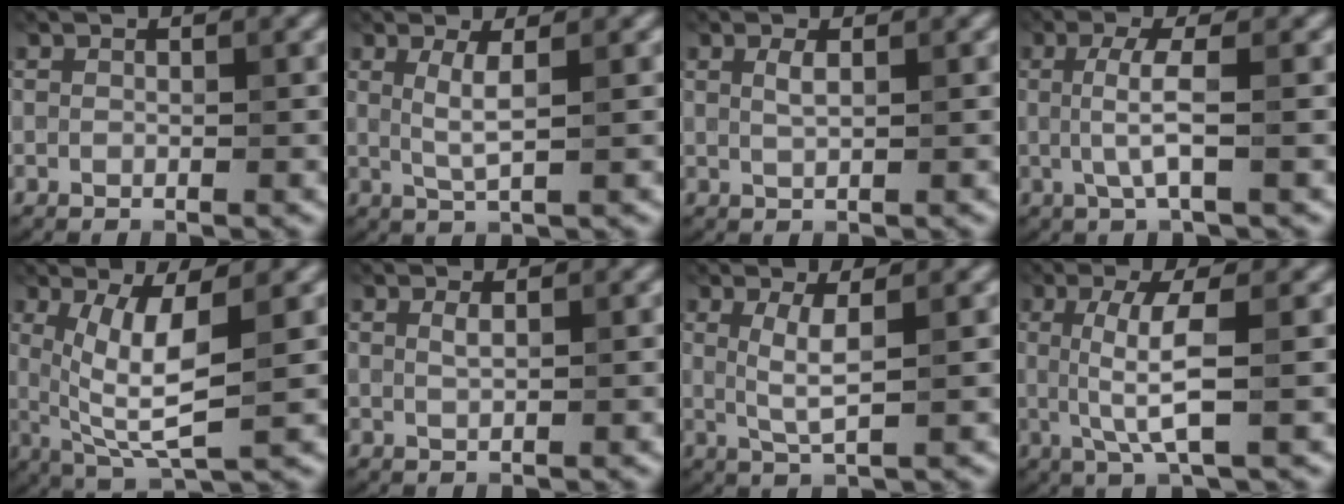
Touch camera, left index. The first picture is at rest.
{"total": 2.4, "force": [0.6, 0.3, 2.3], "torque": [-0.048, -0.001, 0.012]}
{"total": 1.2, "force": [0.5, 0.2, 1.0], "torque": [-0.023, 0.003, 0.011]}
{"total": 3.2, "force": [0.0, 0.4, 3.2], "torque": [-0.066, 0.001, -0.002]}
{"total": 6.0, "force": [0.7, 1.4, 5.8], "torque": [-0.116, -0.009, 0.020]}
{"total": 0.8, "force": [0.4, 0.1, 0.7], "torque": [-0.015, 0.003, 0.009]}
{"total": 2.7, "force": [0.6, 0.3, 2.6], "torque": [-0.056, -0.002, 0.014]}
{"total": 4.4, "force": [0.2, 0.6, 4.4], "torque": [-0.088, 0.002, 0.006]}